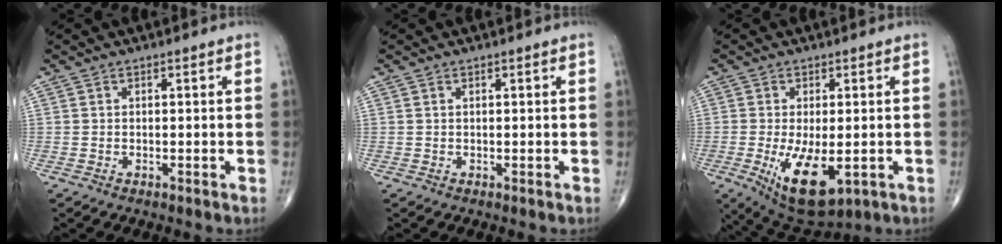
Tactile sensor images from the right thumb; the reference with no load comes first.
{"total": 0.0}
{"total": 11.3, "force": [-3.0, 4.9, 9.8], "torque": [-0.166, -0.020, -0.033]}